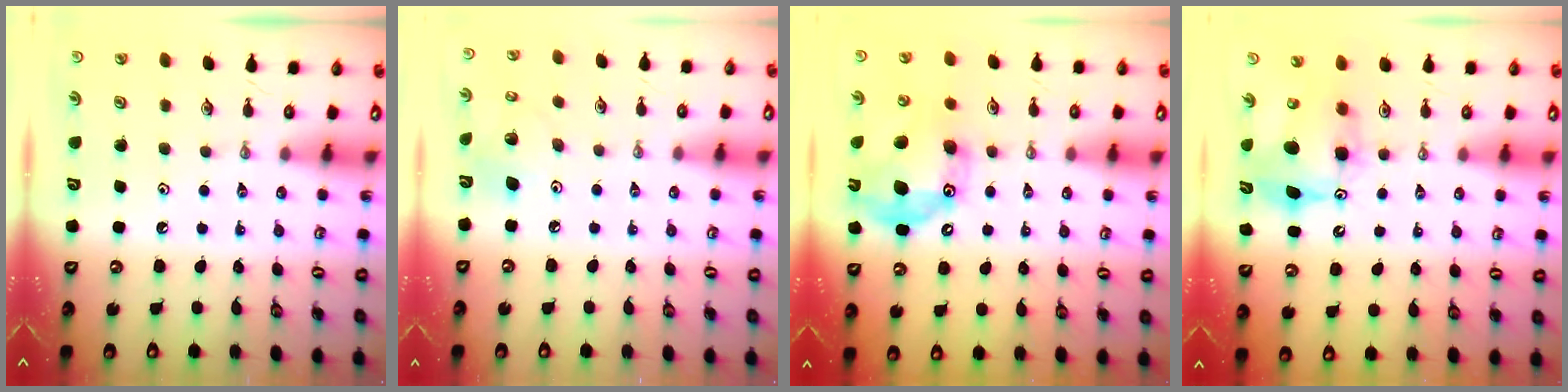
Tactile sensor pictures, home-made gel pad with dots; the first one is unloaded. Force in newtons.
{"total": 8.6, "press": 8.4, "slide": 1.5}
{"total": 18.0, "press": 18.0, "slide": 0.9}
{"total": 9.4, "press": 9.3, "slide": 0.6}